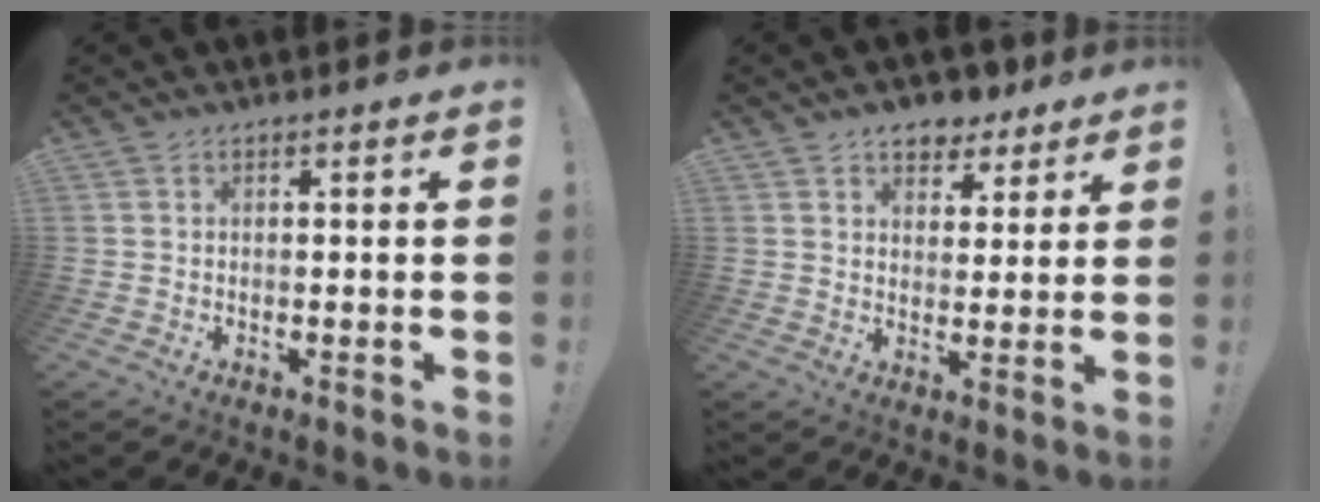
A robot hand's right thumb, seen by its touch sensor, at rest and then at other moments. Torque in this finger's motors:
{"motor_torque": [-0.52, 0.76, -0.08, 0.15, 0.01]}